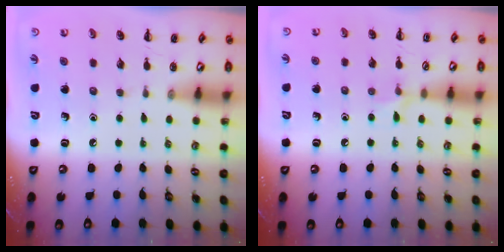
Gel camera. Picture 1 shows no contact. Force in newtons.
{"total": 6.0, "press": 5.7, "slide": 2.0}